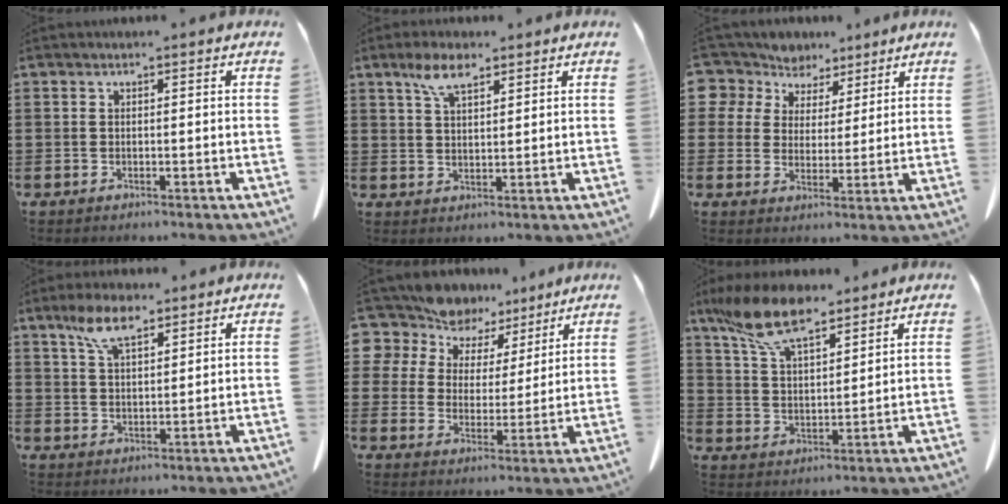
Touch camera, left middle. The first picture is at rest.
{"total": 5.5, "force": [3.4, 2.0, 3.8], "torque": [-0.083, 0.004, 0.063]}
{"total": 6.5, "force": [5.2, 3.9, -0.1], "torque": [-0.039, -0.021, 0.097]}
{"total": 6.8, "force": [4.4, 2.3, 4.6], "torque": [-0.101, 0.003, 0.081]}
{"total": 8.5, "force": [7.5, 3.9, 0.4], "torque": [-0.054, -0.048, 0.142]}
{"total": 11.2, "force": [8.4, 3.7, 6.3], "torque": [-0.145, -0.015, 0.159]}